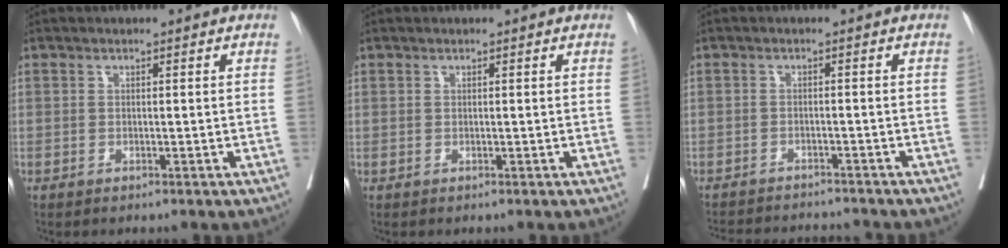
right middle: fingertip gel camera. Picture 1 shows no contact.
{"total": 0.5, "force": [0.2, 0.5, 0.0], "torque": [0.009, 0.004, 0.002]}
{"total": 9.7, "force": [-9.3, 1.2, 2.3], "torque": [-0.037, 0.002, -0.129]}